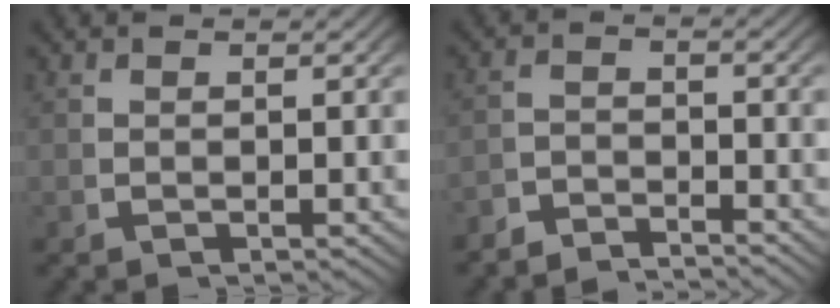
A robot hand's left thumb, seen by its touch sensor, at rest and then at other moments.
{"total": 3.6, "force": [-3.5, 0.3, 0.0], "torque": [0.013, -0.008, -0.069]}